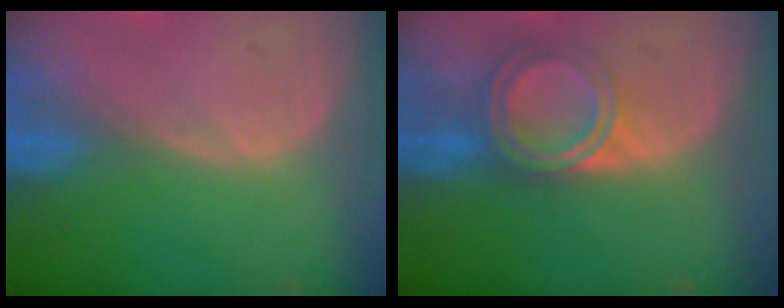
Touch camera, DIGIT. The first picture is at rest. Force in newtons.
{"total": 6.4, "press": 5.4, "slide": 3.5}